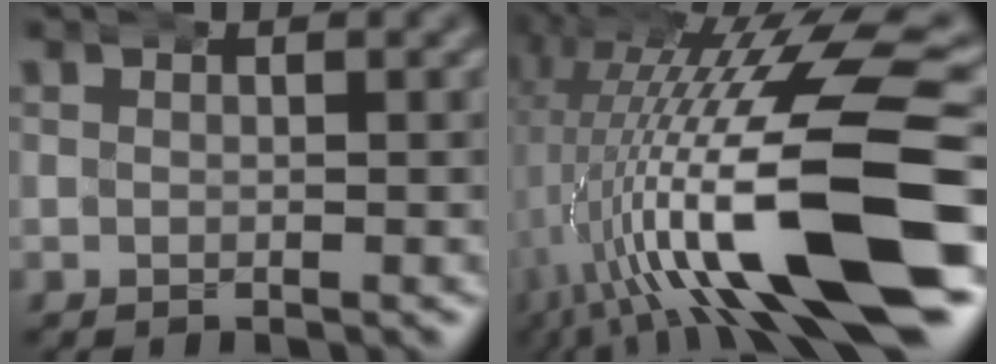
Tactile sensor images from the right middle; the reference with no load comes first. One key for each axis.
{"total": 16.8, "fx": -2.9, "fy": 6.3, "fz": 15.3, "tx": -0.246, "ty": -0.005, "tz": -0.032}